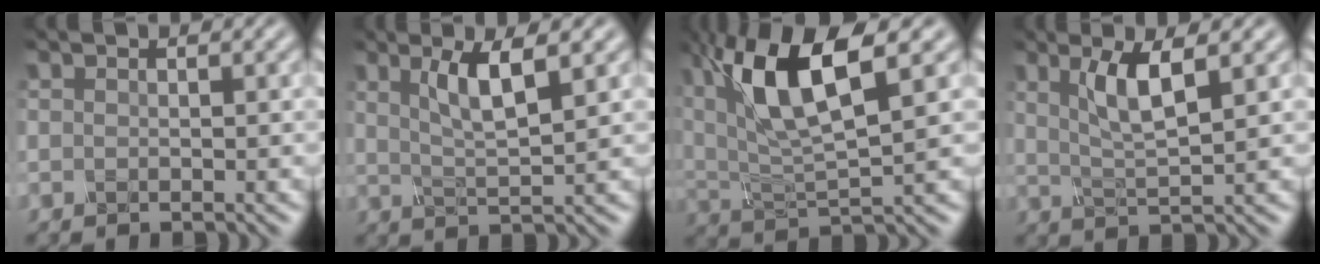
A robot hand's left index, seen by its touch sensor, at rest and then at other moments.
{"total": 4.2, "force": [1.9, 0.8, 3.7], "torque": [-0.068, -0.003, 0.035]}
{"total": 10.0, "force": [4.2, 3.0, 8.5], "torque": [-0.167, 0.005, 0.078]}
{"total": 4.3, "force": [1.7, 0.9, 3.8], "torque": [-0.075, -0.002, 0.035]}